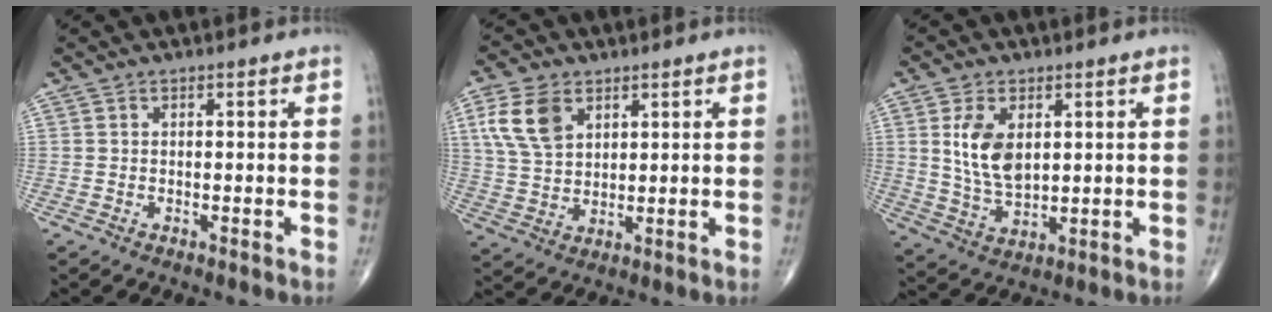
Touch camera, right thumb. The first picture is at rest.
{"total": 9.1, "force": [4.0, 5.8, 5.8], "torque": [-0.107, -0.007, 0.083]}
{"total": 9.4, "force": [2.3, 5.4, 7.3], "torque": [-0.132, -0.014, 0.054]}